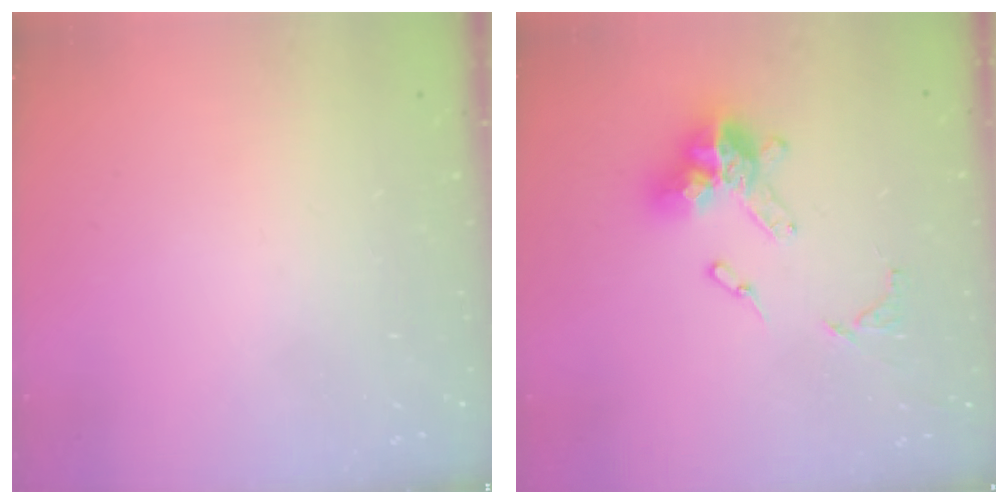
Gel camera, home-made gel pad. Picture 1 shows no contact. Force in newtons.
{"total": 14.2, "press": 14.1, "slide": 1.3}